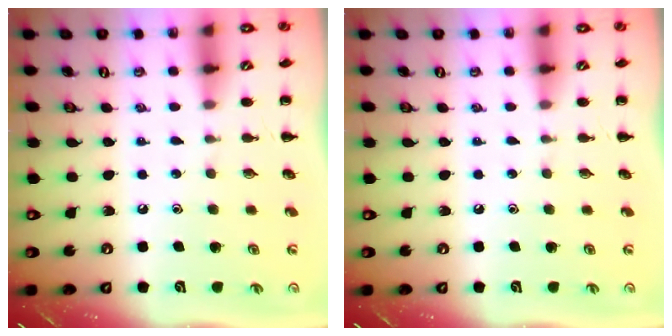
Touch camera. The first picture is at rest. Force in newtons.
{"total": 0.0}